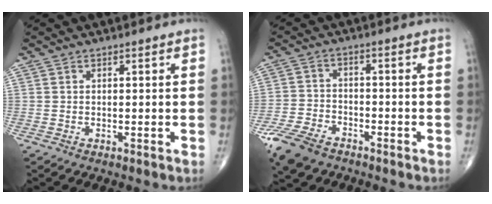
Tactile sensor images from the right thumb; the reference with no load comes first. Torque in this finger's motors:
{"motor_torque": [1.47, 0.11, 0.41, -0.72, 0.04]}